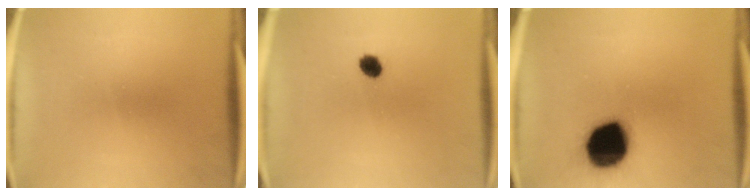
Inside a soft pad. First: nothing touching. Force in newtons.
{"total": 2.9}
{"total": 19.5}